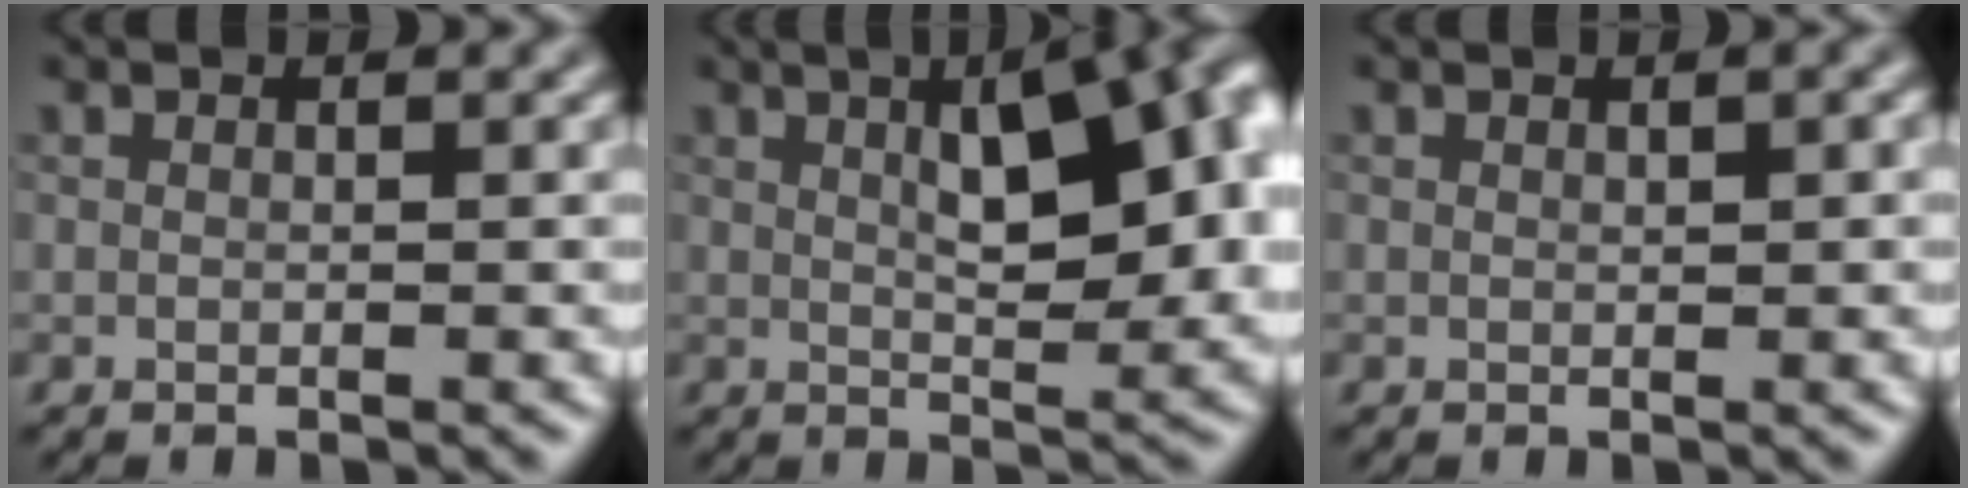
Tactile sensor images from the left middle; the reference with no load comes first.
{"total": 10.2, "force": [2.4, 3.7, 9.1], "torque": [-0.113, 0.017, 0.031]}
{"total": 0.9, "force": [0.3, 0.2, 0.8], "torque": [-0.012, 0.003, 0.006]}